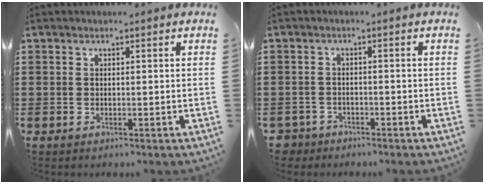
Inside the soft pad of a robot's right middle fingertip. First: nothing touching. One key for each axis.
{"total": 2.2, "fx": -2.0, "fy": 0.8, "fz": -0.1, "tx": -0.011, "ty": -0.005, "tz": -0.048}